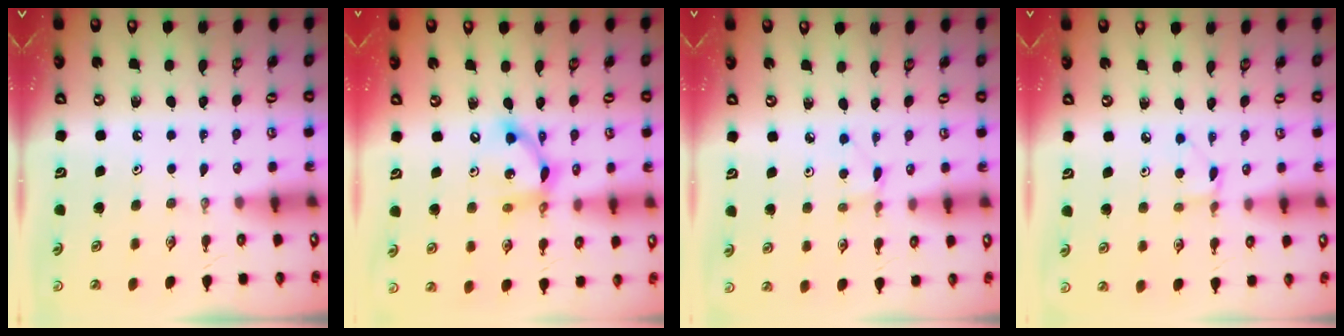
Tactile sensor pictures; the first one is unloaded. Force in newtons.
{"total": 11.7, "press": 11.7, "slide": 0.6}
{"total": 1.5, "press": 1.5, "slide": 0.2}
{"total": 2.6, "press": 2.6, "slide": 0.3}